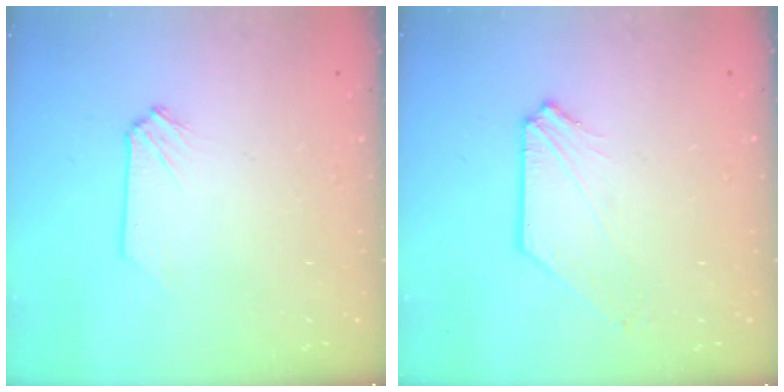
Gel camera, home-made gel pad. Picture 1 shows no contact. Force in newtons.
{"total": 1.0, "press": 1.0, "slide": 0.1}